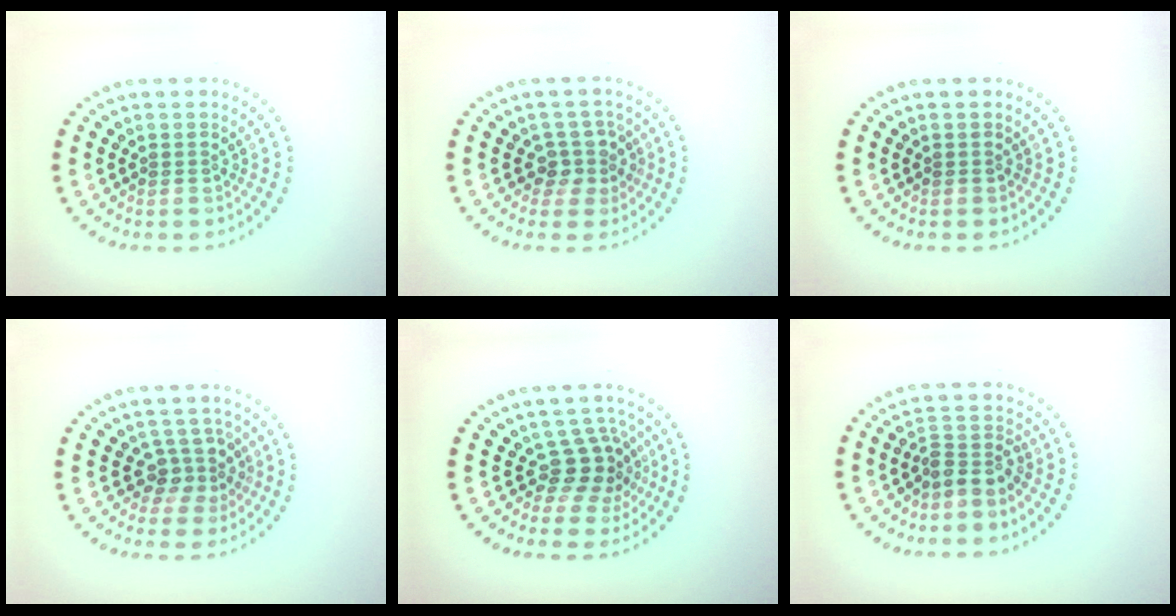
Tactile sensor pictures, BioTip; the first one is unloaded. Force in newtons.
{"total": 2.4, "press": 2.0, "slide": 1.3}
{"total": 0.0}
{"total": 2.7, "press": 2.2, "slide": 1.5}
{"total": 3.5, "press": 2.7, "slide": 2.2}
{"total": 2.6, "press": 1.9, "slide": 1.8}